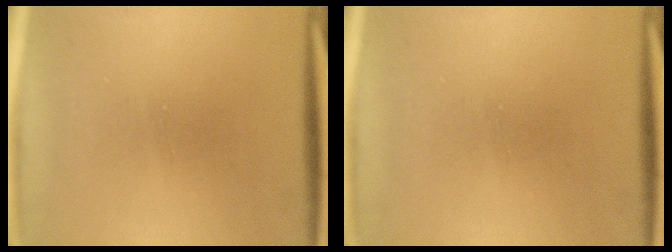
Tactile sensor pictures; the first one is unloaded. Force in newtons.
{"total": 0.0}